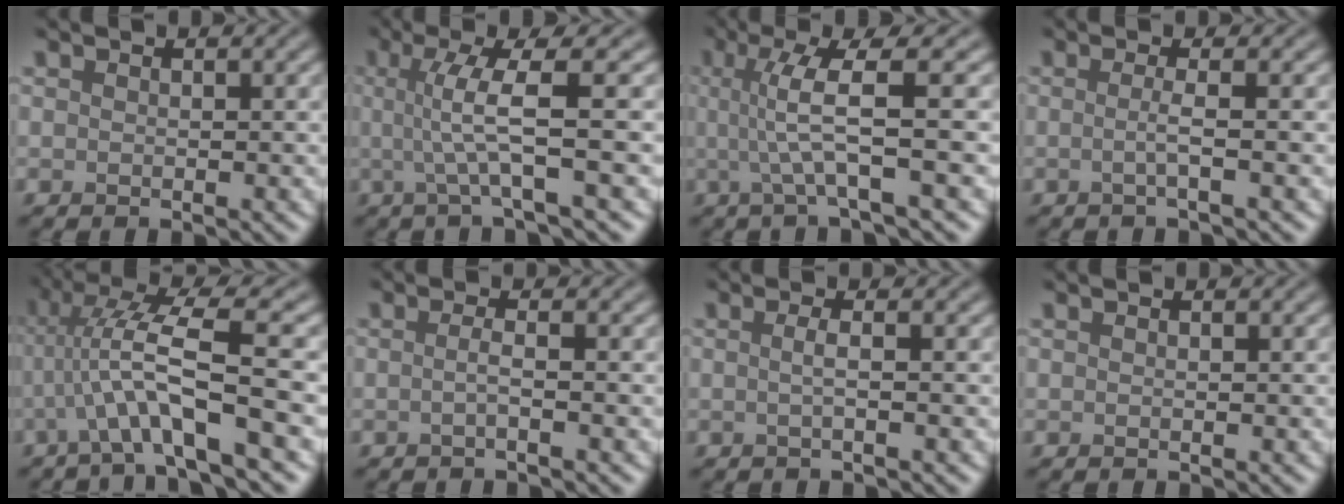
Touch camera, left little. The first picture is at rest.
{"total": 5.0, "force": [0.3, 0.7, 5.0], "torque": [-0.090, 0.002, 0.002]}
{"total": 5.2, "force": [0.5, 0.6, 5.1], "torque": [-0.094, 0.002, 0.007]}
{"total": 1.8, "force": [-0.2, 0.5, 1.7], "torque": [-0.027, -0.004, -0.013]}
{"total": 6.5, "force": [-1.2, 0.7, 6.3], "torque": [-0.122, 0.016, -0.026]}
{"total": 1.5, "force": [-0.3, 0.4, 1.4], "torque": [-0.019, -0.001, -0.012]}
{"total": 1.6, "force": [0.0, 0.5, 1.5], "torque": [-0.022, 0.000, -0.008]}
{"total": 0.0}